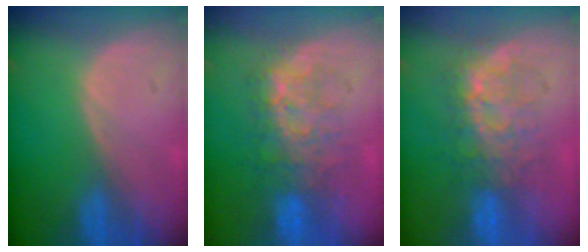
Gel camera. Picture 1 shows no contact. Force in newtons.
{"total": 7.9, "press": 7.8, "slide": 1.5}
{"total": 7.7, "press": 7.5, "slide": 1.6}